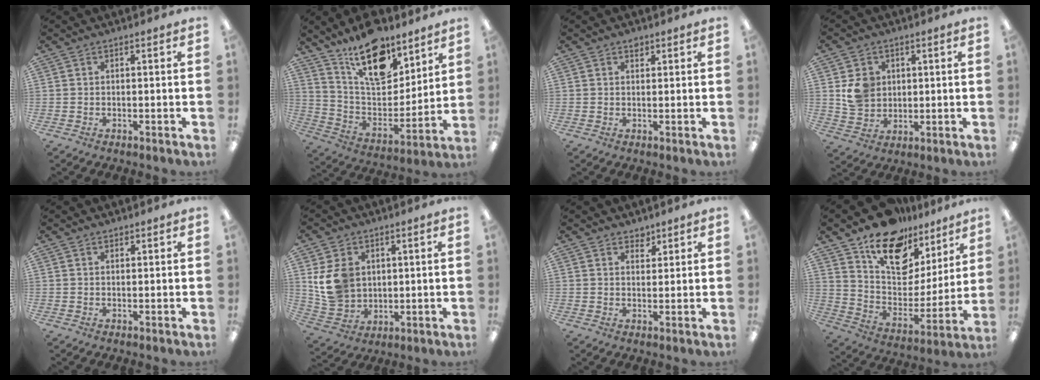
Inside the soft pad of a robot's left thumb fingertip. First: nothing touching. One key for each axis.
{"total": 19.6, "fx": 13.5, "fy": 9.6, "fz": 10.6, "tx": -0.168, "ty": -0.085, "tz": 0.237}
{"total": 1.5, "fx": 1.1, "fy": 0.8, "fz": 0.6, "tx": 0.003, "ty": -0.006, "tz": 0.017}
{"total": 7.1, "fx": 2.1, "fy": 6.4, "fz": 2.5, "tx": -0.041, "ty": 0.005, "tz": 0.043}
{"total": 0.9, "fx": 0.8, "fy": 0.4, "fz": 0.1, "tx": -0.003, "ty": 0.000, "tz": 0.016}
{"total": 10.6, "fx": 3.1, "fy": 8.7, "fz": 5.1, "tx": -0.124, "ty": 0.000, "tz": 0.063}
{"total": 2.9, "fx": 2.5, "fy": 1.4, "fz": 0.2, "tx": 0.008, "ty": -0.015, "tz": 0.043}
{"total": 17.1, "fx": 12.1, "fy": 9.8, "fz": 7.1, "tx": -0.123, "ty": -0.083, "tz": 0.219}